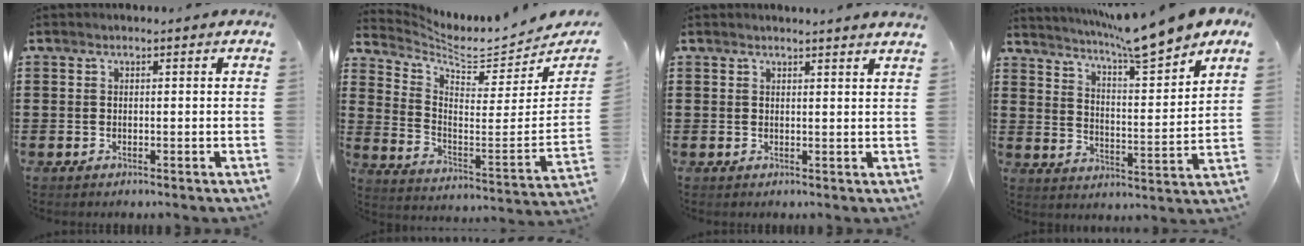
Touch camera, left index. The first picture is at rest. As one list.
[{"total": 6.1, "force": [5.6, 1.5, 2.1], "torque": [-0.067, -0.059, 0.091]}, {"total": 1.6, "force": [1.5, -0.3, 0.3], "torque": [-0.008, -0.002, 0.030]}, {"total": 7.9, "force": [7.3, -0.5, 2.8], "torque": [-0.067, -0.054, 0.122]}]